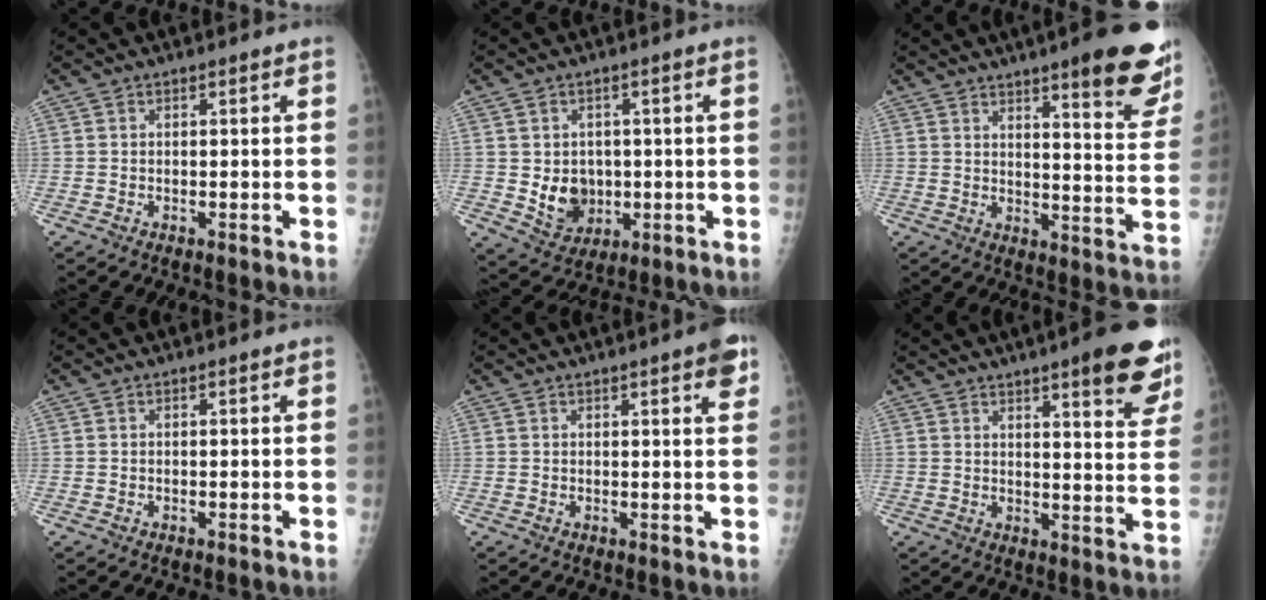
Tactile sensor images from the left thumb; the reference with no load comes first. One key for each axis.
{"total": 8.0, "fx": -0.3, "fy": 6.6, "fz": 4.5, "tx": -0.041, "ty": -0.008, "tz": 0.017}
{"total": 17.0, "fx": 10.9, "fy": 3.3, "fz": 12.6, "tx": -0.124, "ty": -0.064, "tz": 0.137}
{"total": 0.0}
{"total": 4.4, "fx": 2.4, "fy": 0.8, "fz": 3.6, "tx": -0.037, "ty": -0.006, "tz": 0.025}
{"total": 13.6, "fx": 8.5, "fy": 2.7, "fz": 10.3, "tx": -0.102, "ty": -0.044, "tz": 0.104}